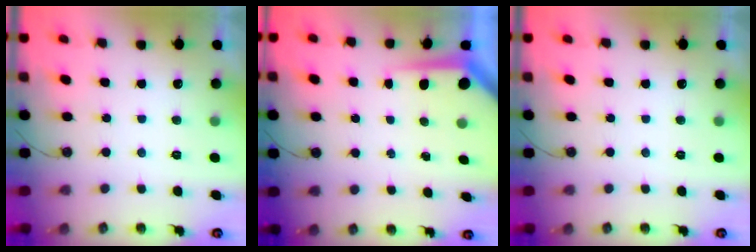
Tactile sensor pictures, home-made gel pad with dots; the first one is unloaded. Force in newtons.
{"total": 5.2, "press": 5.2, "slide": 0.3}
{"total": 0.0}